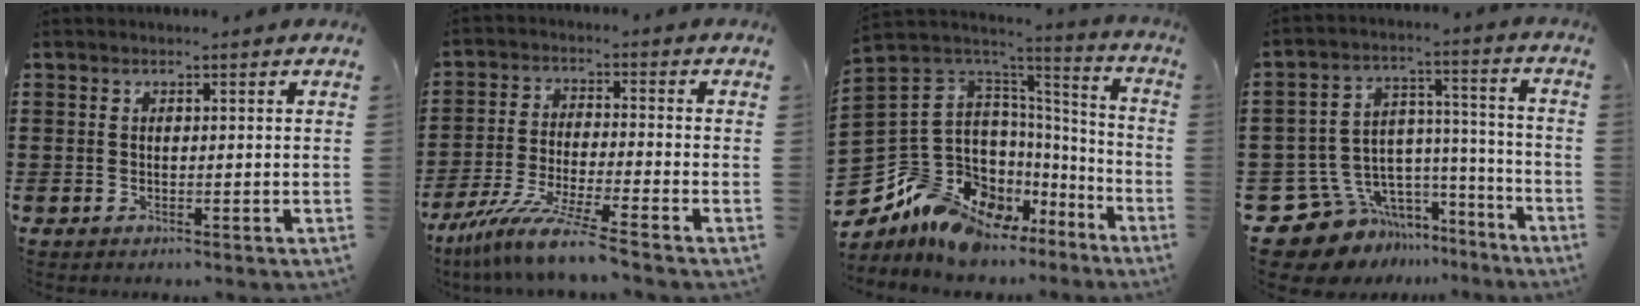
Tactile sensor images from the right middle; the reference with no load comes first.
{"total": 8.8, "force": [-7.6, -0.5, 4.5], "torque": [-0.097, -0.013, -0.150]}
{"total": 12.7, "force": [-10.0, 6.8, 3.7], "torque": [-0.124, -0.010, -0.192]}
{"total": 10.5, "force": [-7.9, 6.6, 2.0], "torque": [-0.063, 0.009, -0.143]}